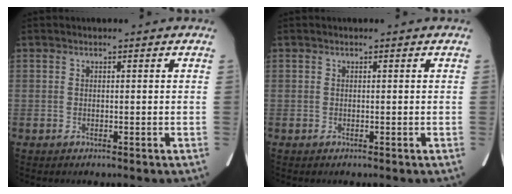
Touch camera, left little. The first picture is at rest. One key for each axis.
{"total": 0.0}